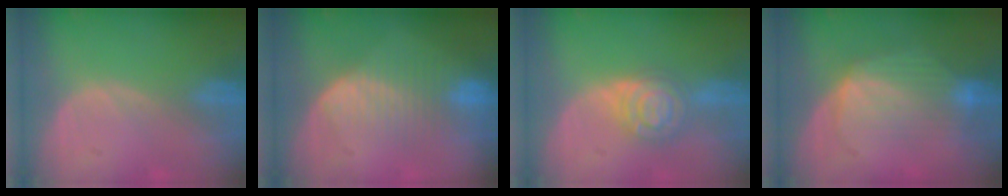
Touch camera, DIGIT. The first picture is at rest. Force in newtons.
{"total": 8.3, "press": 7.3, "slide": 4.0}
{"total": 6.7, "press": 6.6, "slide": 0.4}
{"total": 7.4, "press": 7.3, "slide": 1.4}